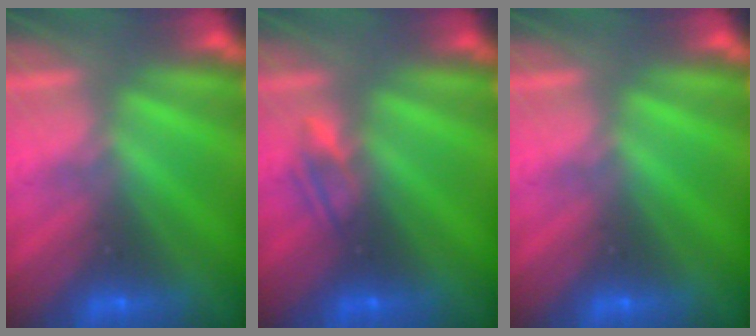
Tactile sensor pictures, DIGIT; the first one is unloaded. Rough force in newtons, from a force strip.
{"total": 2.3}
{"total": 0.0}